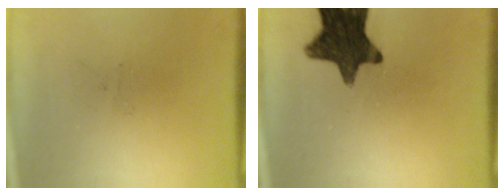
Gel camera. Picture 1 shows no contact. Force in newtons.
{"total": 14.3}